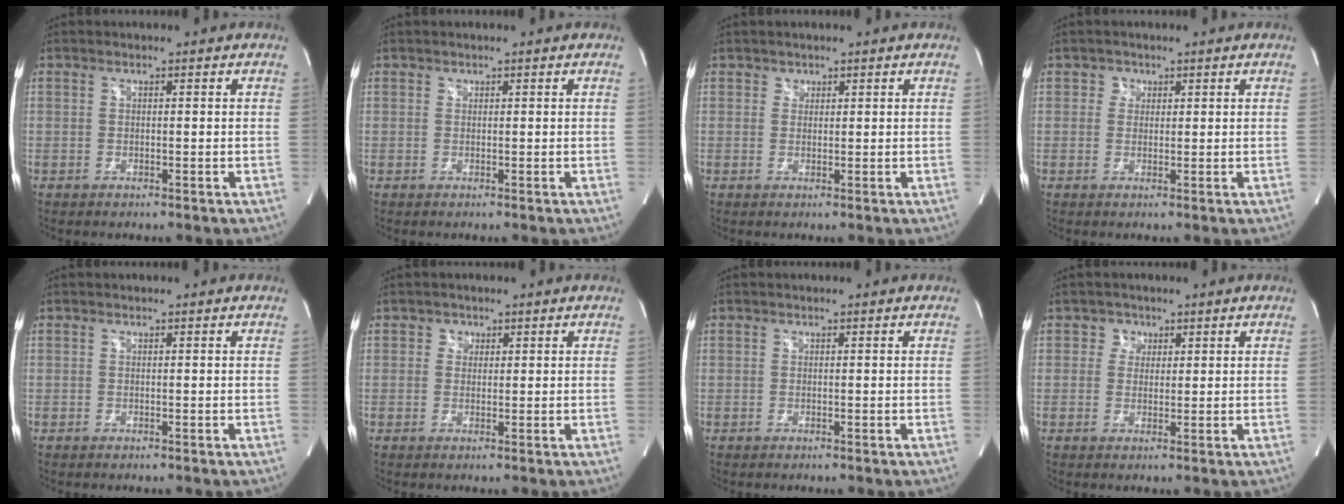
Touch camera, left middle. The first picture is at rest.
{"total": 0.0}
{"total": 0.8, "force": [0.6, 0.6, 0.0], "torque": [0.008, -0.002, 0.007]}
{"total": 1.5, "force": [0.6, 1.3, 0.1], "torque": [0.007, 0.000, 0.006]}
{"total": 0.0}
{"total": 1.3, "force": [0.6, 1.1, 0.2], "torque": [0.006, 0.000, 0.005]}
{"total": 0.0}
{"total": 2.0, "force": [0.9, 1.8, 0.0], "torque": [0.009, 0.001, 0.008]}